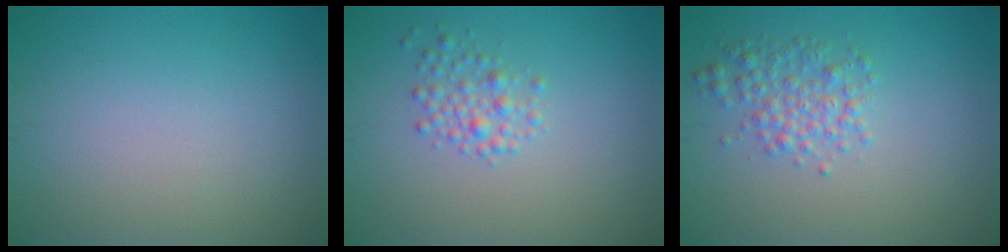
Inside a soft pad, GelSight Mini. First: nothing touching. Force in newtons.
{"total": 1.9, "press": 1.9, "slide": 0.1}
{"total": 2.6, "press": 2.6, "slide": 0.0}